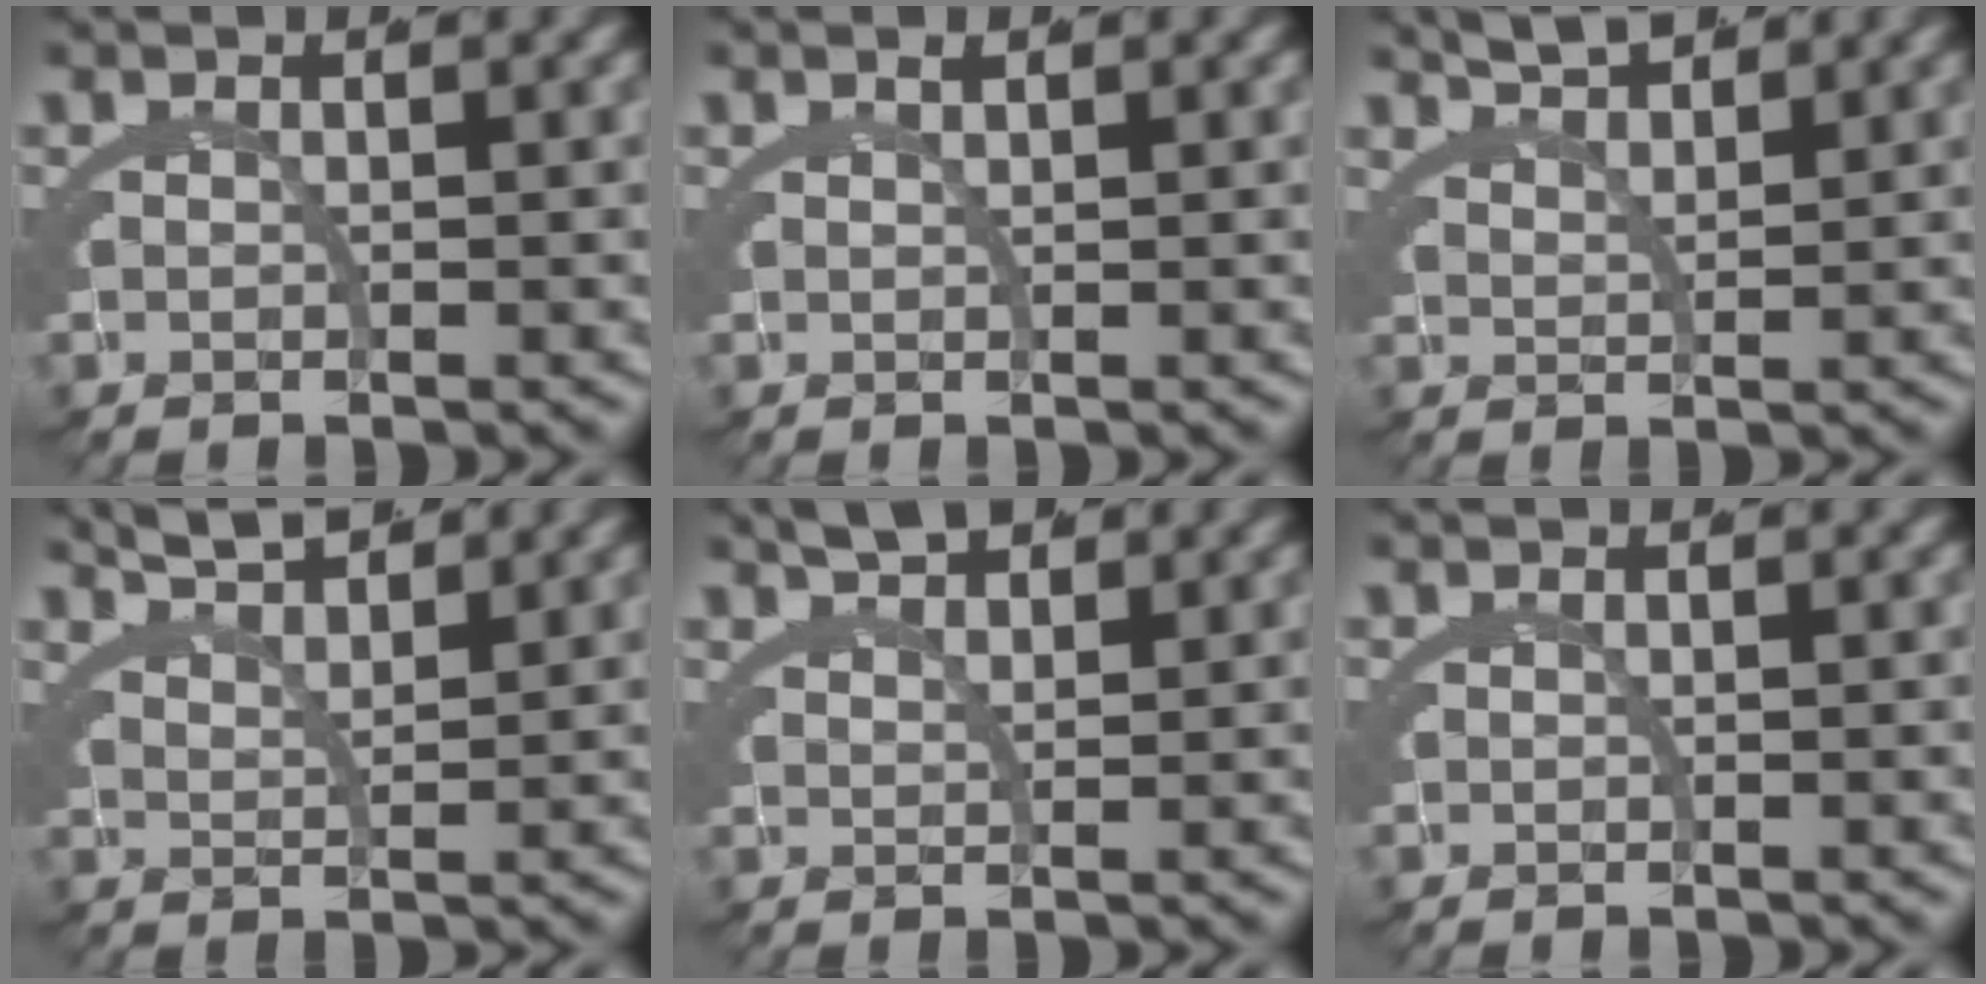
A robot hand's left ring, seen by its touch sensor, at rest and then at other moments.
{"total": 0.6, "force": [0.3, -0.5, 0.1], "torque": [-0.001, -0.004, 0.010]}
{"total": 3.7, "force": [3.5, -1.1, 0.6], "torque": [0.003, 0.008, 0.064]}
{"total": 4.9, "force": [4.7, -1.0, 1.2], "torque": [-0.005, 0.011, 0.081]}
{"total": 2.9, "force": [2.8, -0.5, 0.5], "torque": [0.002, 0.006, 0.052]}
{"total": 0.0}